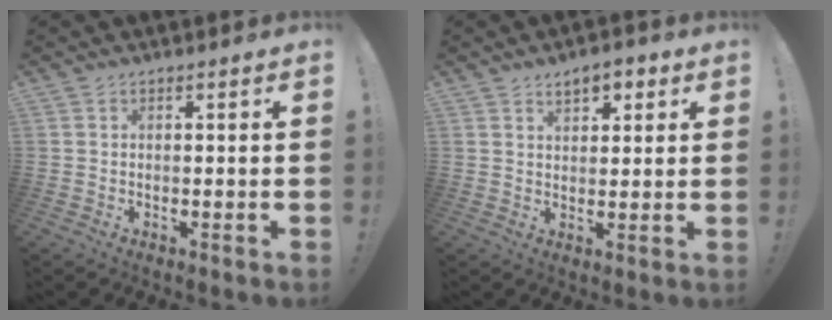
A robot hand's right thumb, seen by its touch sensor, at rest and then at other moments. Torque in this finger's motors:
{"motor_torque": [-0.27, 0.31, 0.00, 0.00, 0.00]}